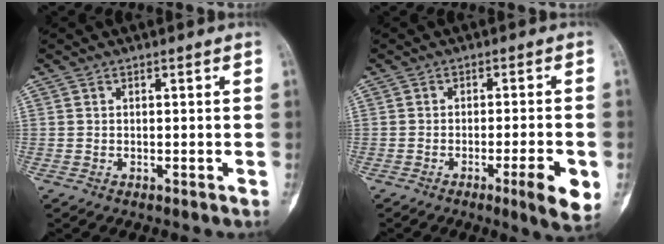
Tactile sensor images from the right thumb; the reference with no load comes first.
{"total": 7.0, "force": [-2.5, 0.8, 6.5], "torque": [-0.090, -0.002, -0.032]}